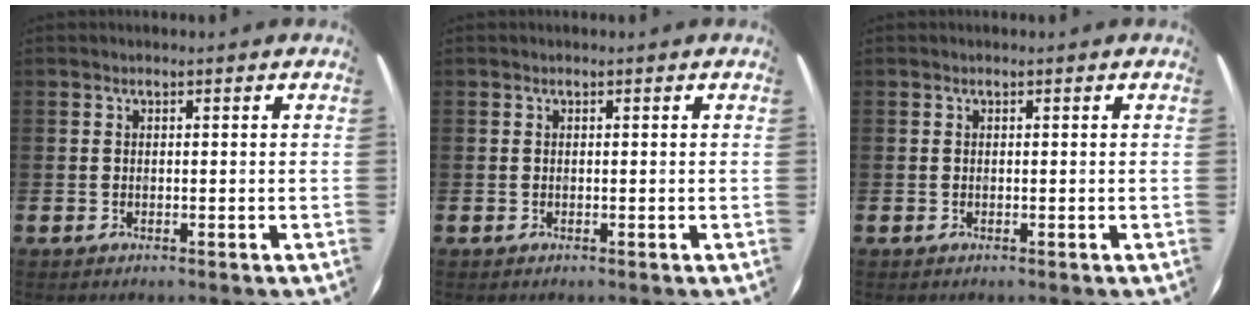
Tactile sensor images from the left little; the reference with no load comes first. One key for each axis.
{"total": 0.0}
{"total": 0.0}